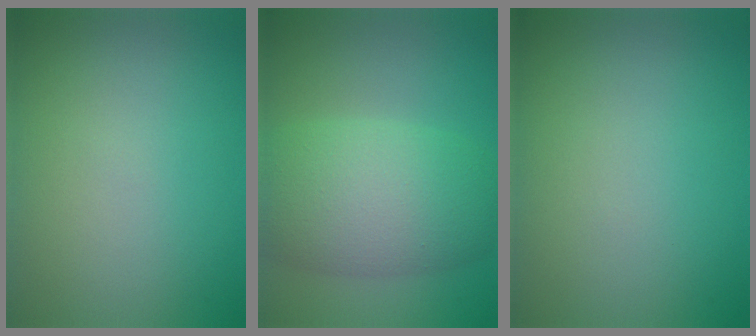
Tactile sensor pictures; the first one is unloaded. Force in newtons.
{"total": 8.1, "press": 8.1, "slide": 0.3}
{"total": 0.0}